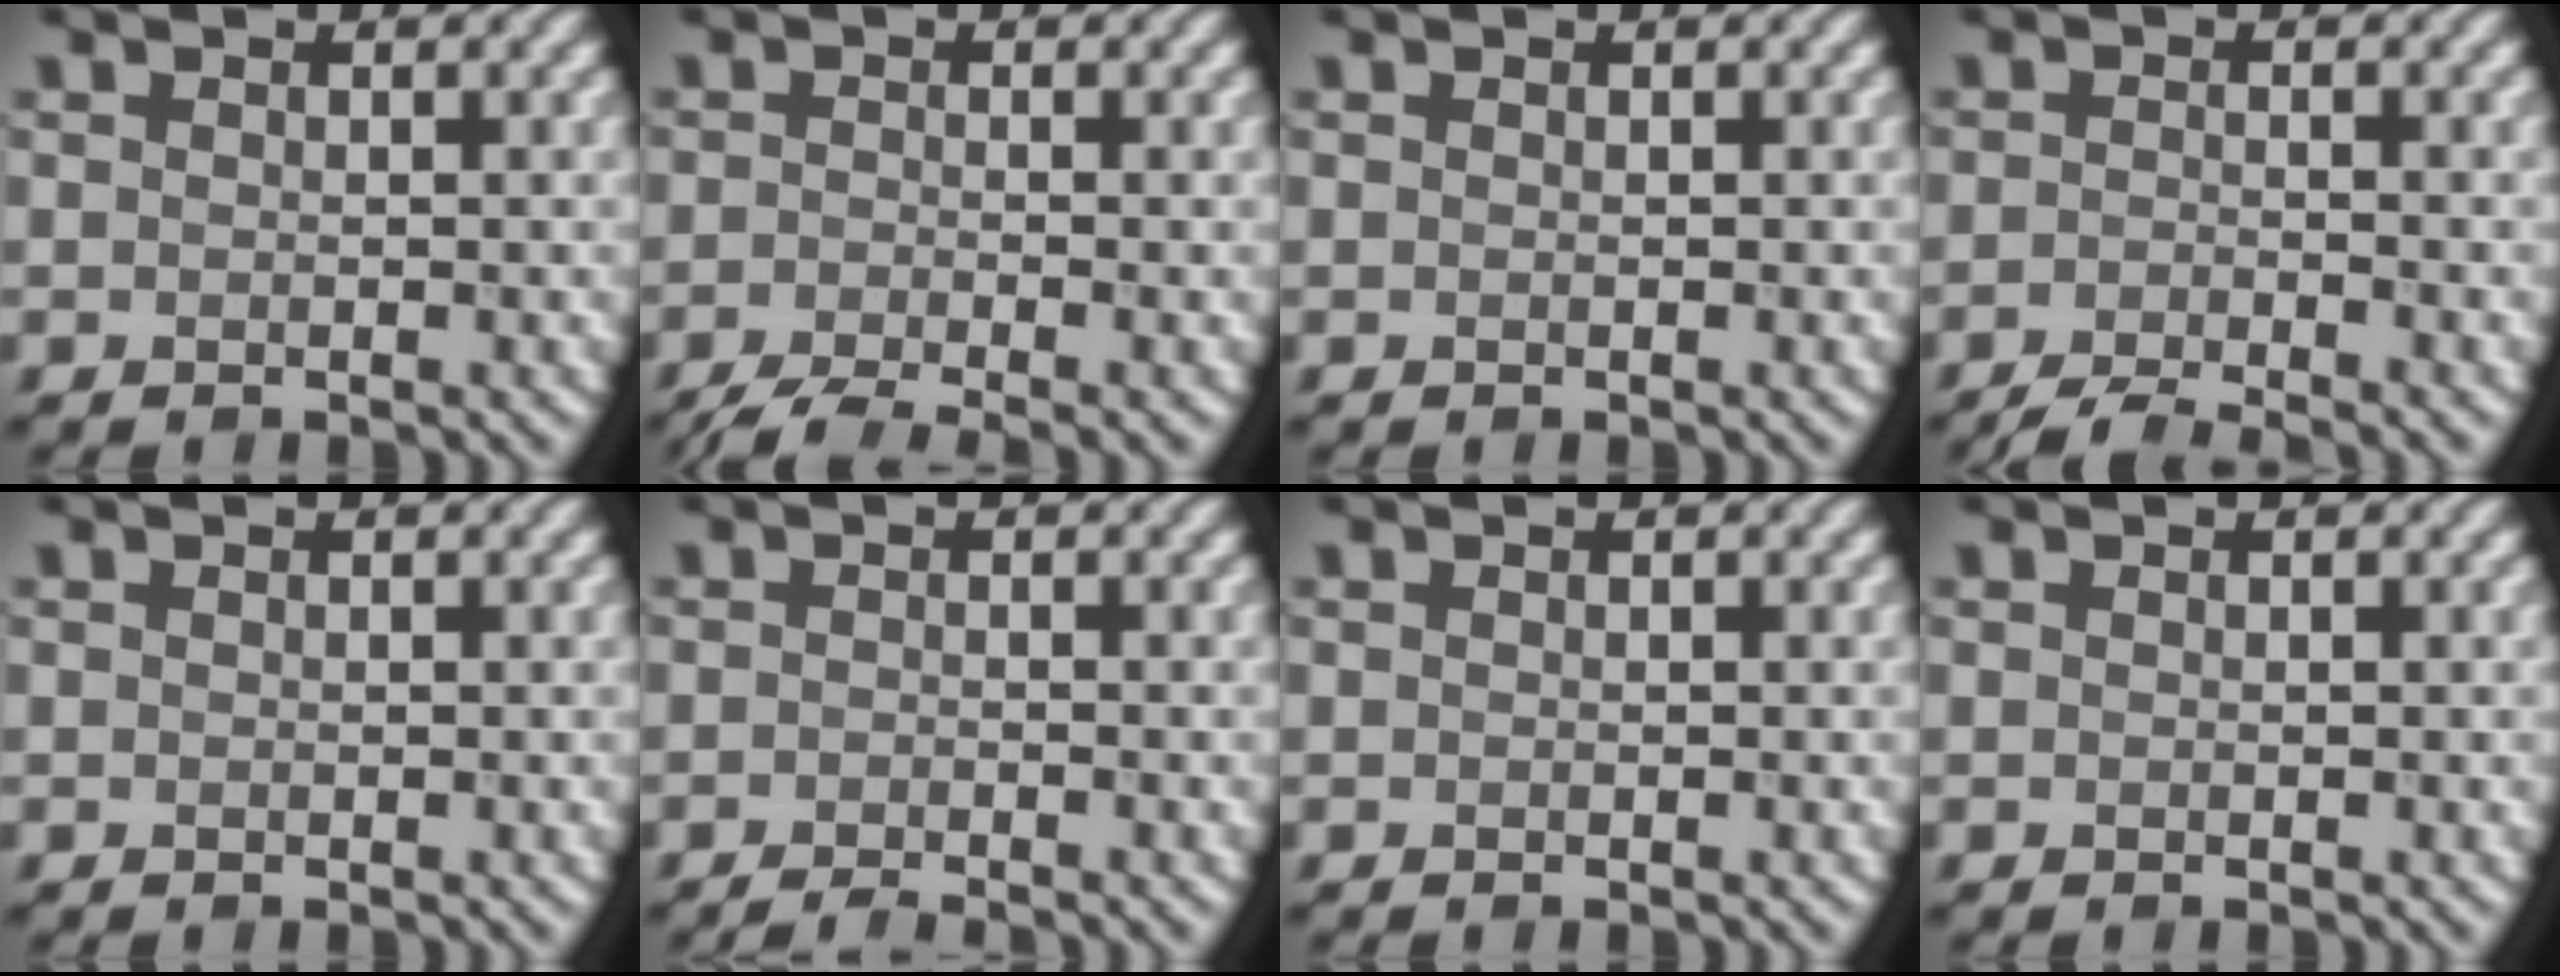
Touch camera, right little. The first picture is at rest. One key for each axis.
{"total": 4.1, "fx": -3.0, "fy": 0.7, "fz": 2.6, "tx": -0.039, "ty": -0.009, "tz": -0.063}
{"total": 0.0}
{"total": 4.0, "fx": -3.3, "fy": 0.5, "fz": 2.1, "tx": -0.030, "ty": -0.003, "tz": -0.066}
{"total": 0.0}
{"total": 2.0, "fx": -1.7, "fy": 0.3, "fz": 1.1, "tx": -0.011, "ty": -0.003, "tz": -0.035}
{"total": 0.0}
{"total": 0.0}